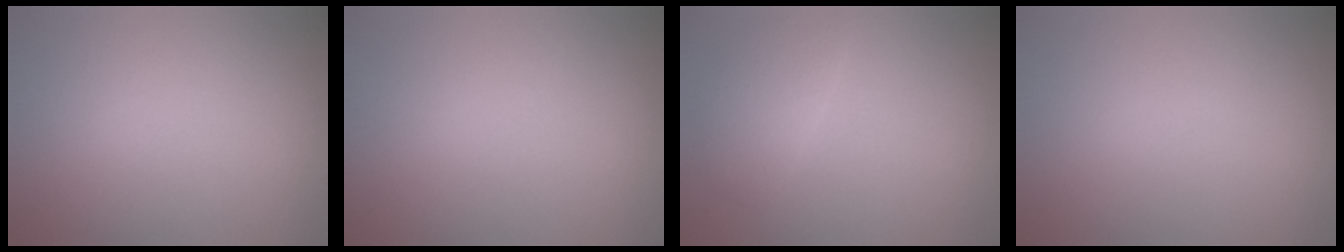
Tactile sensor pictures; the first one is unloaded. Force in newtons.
{"total": 0.0}
{"total": 2.4, "press": 2.4, "slide": 0.1}
{"total": 0.0}